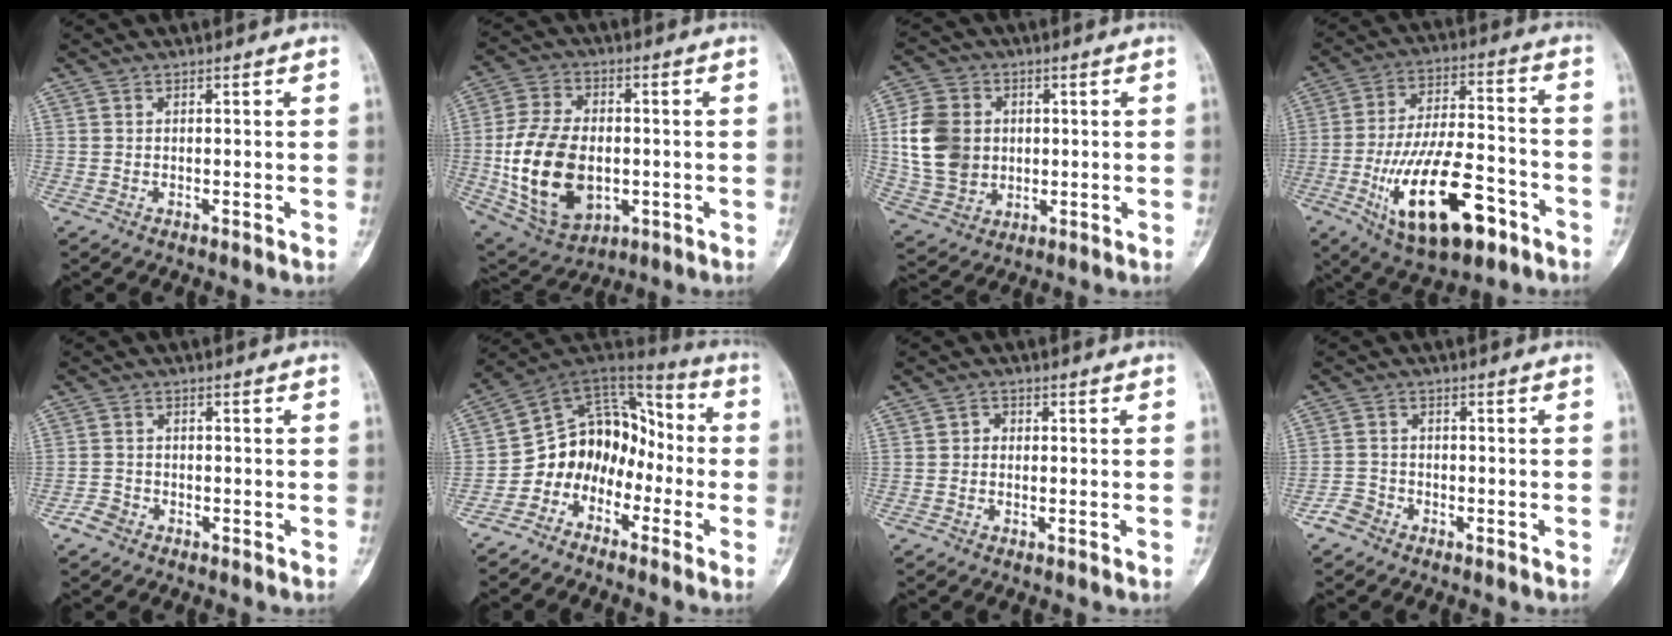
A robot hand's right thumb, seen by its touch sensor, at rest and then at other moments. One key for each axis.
{"total": 18.7, "fx": -2.4, "fy": 12.1, "fz": 14.0, "tx": -0.245, "ty": 0.002, "tz": -0.025}
{"total": 13.0, "fx": 1.1, "fy": 10.6, "fz": 7.3, "tx": -0.123, "ty": 0.003, "tz": 0.027}
{"total": 20.5, "fx": -8.7, "fy": 8.9, "fz": 16.4, "tx": -0.274, "ty": 0.041, "tz": -0.135}
{"total": 2.5, "fx": -1.7, "fy": 1.8, "fz": 0.6, "tx": -0.006, "ty": 0.012, "tz": -0.034}
{"total": 12.5, "fx": -5.3, "fy": 9.8, "fz": 5.6, "tx": -0.045, "ty": 0.103, "tz": -0.107}
{"total": 1.5, "fx": -0.1, "fy": 1.3, "fz": 0.7, "tx": 0.000, "ty": 0.006, "tz": -0.007}
{"total": 3.0, "fx": -2.1, "fy": 2.0, "fz": 0.4, "tx": -0.002, "ty": 0.014, "tz": -0.047}